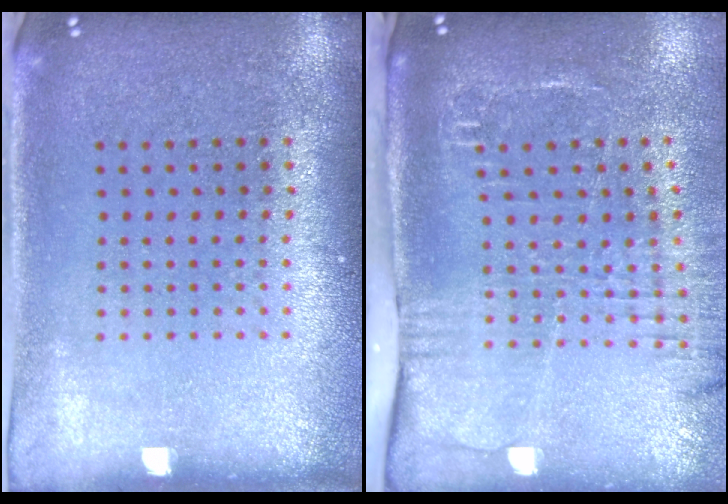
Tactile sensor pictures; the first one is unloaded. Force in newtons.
{"total": 2.7, "press": 2.1, "slide": 1.7}